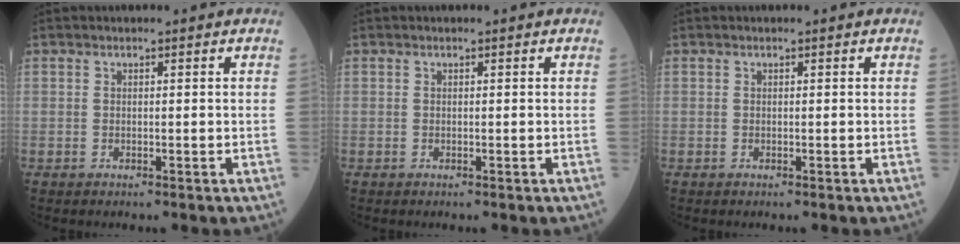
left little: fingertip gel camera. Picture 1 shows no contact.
{"total": 0.0}
{"total": 0.0}